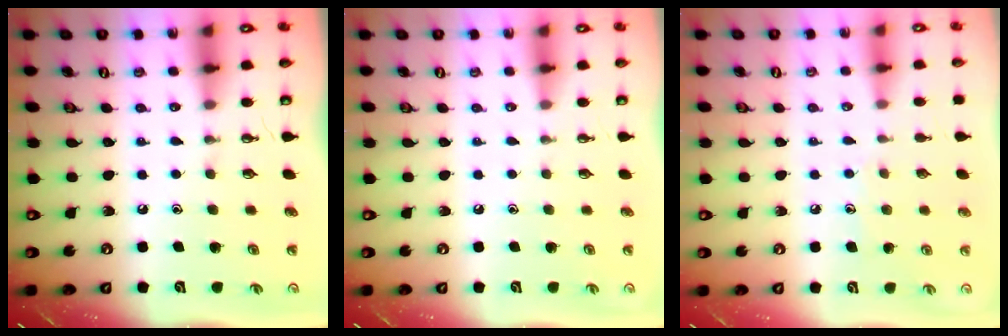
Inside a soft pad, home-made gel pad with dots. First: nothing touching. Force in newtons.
{"total": 0.0}
{"total": 5.5, "press": 5.5, "slide": 0.6}